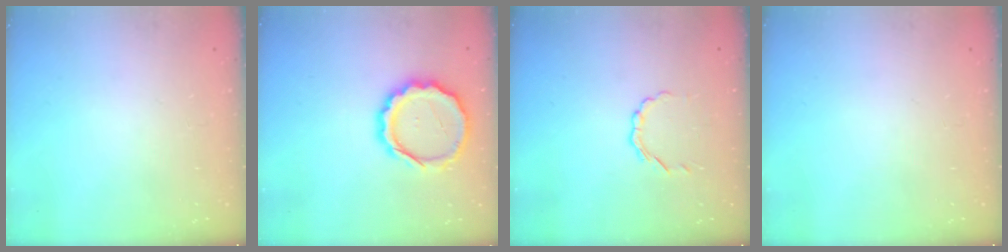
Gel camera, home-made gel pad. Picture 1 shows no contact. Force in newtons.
{"total": 14.2, "press": 13.9, "slide": 2.9}
{"total": 3.1, "press": 3.0, "slide": 0.8}
{"total": 0.0}